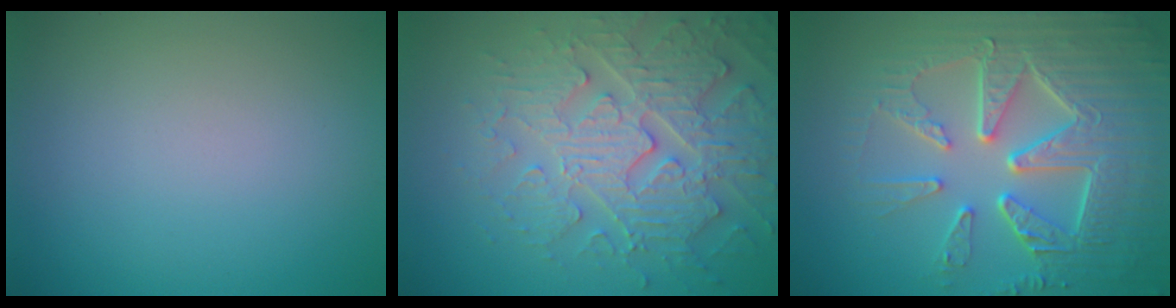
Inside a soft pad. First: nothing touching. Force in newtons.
{"total": 6.1, "press": 5.3, "slide": 3.0}
{"total": 9.0, "press": 6.5, "slide": 6.3}